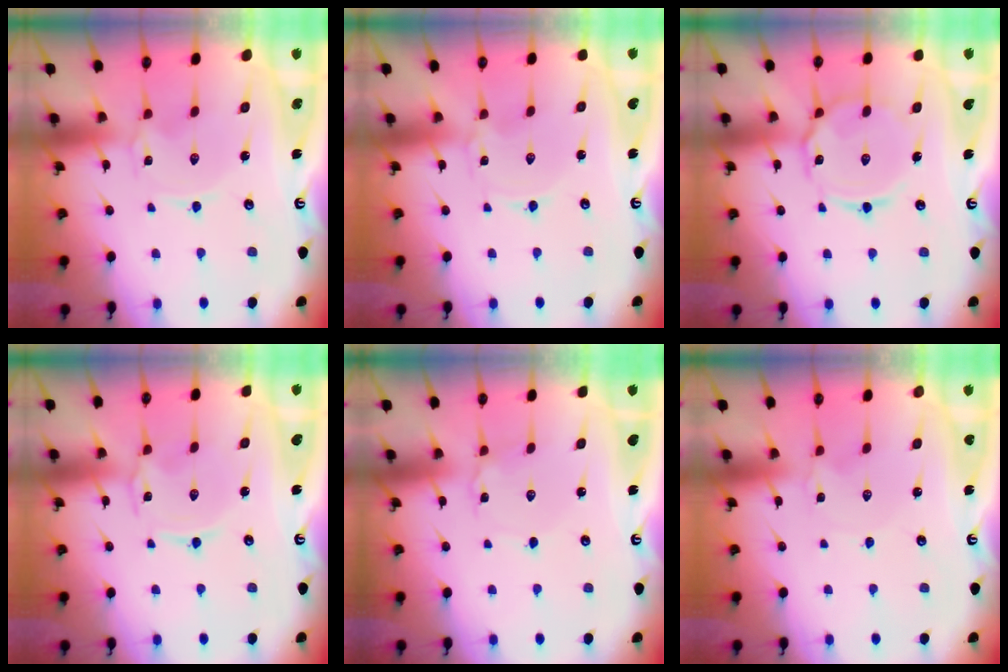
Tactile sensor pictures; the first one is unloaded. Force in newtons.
{"total": 0.0}
{"total": 9.6, "press": 9.5, "slide": 0.7}
{"total": 1.2, "press": 1.2, "slide": 0.2}
{"total": 3.2, "press": 3.1, "slide": 0.4}
{"total": 0.0}